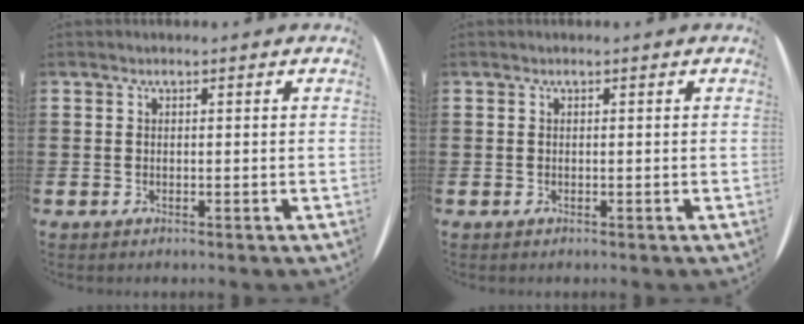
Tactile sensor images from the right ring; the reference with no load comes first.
{"total": 0.0}